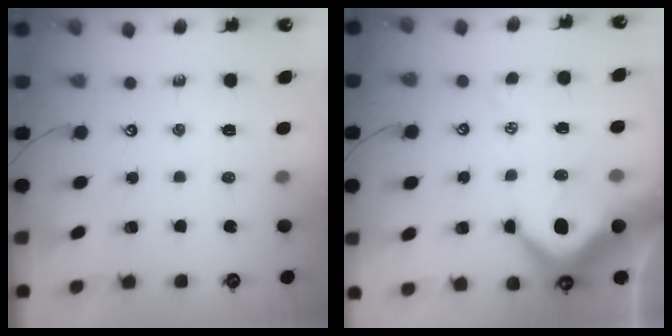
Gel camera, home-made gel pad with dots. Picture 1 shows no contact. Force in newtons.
{"total": 10.7, "press": 10.5, "slide": 2.1}